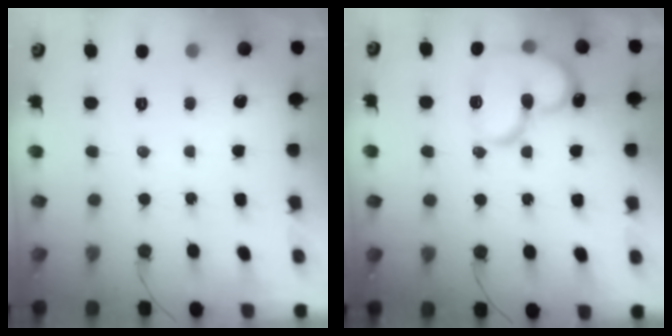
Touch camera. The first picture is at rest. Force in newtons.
{"total": 17.2, "press": 17.1, "slide": 1.6}